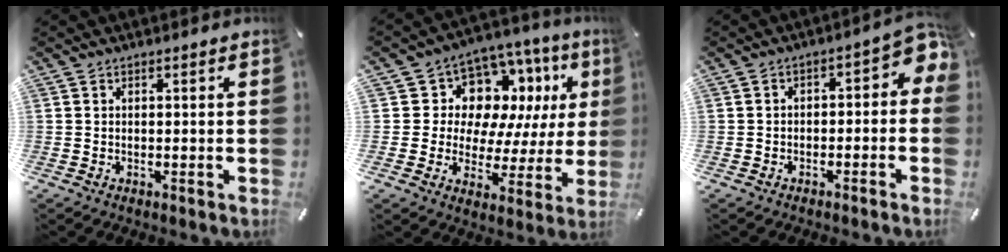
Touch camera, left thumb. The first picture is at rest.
{"total": 10.6, "force": [5.1, 8.6, 3.5], "torque": [-0.063, -0.058, 0.097]}
{"total": 5.2, "force": [-1.2, 3.3, 3.8], "torque": [-0.055, 0.006, -0.029]}